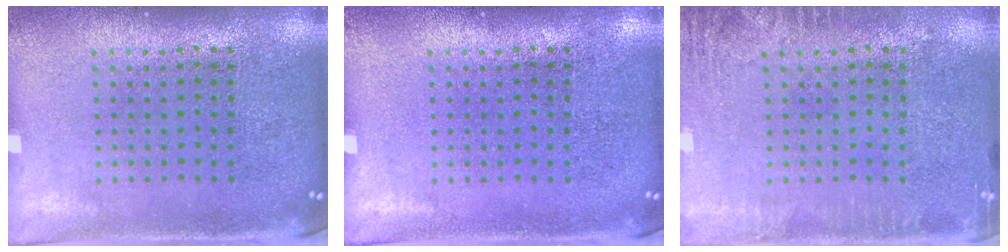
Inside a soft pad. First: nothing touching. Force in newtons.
{"total": 0.0}
{"total": 2.5, "press": 2.5, "slide": 0.4}